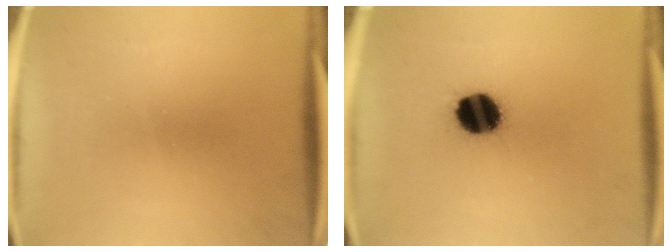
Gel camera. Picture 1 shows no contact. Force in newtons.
{"total": 12.0}